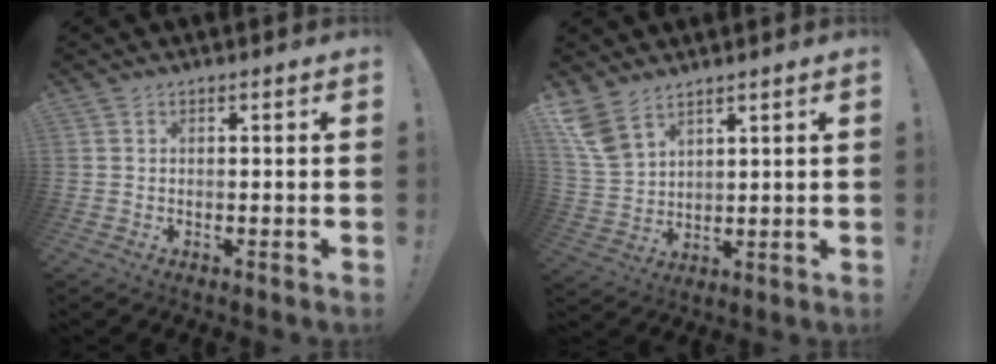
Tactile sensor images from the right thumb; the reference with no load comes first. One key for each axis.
{"total": 8.7, "fx": 6.4, "fy": 4.4, "fz": 3.9, "tx": -0.093, "ty": -0.030, "tz": 0.129}